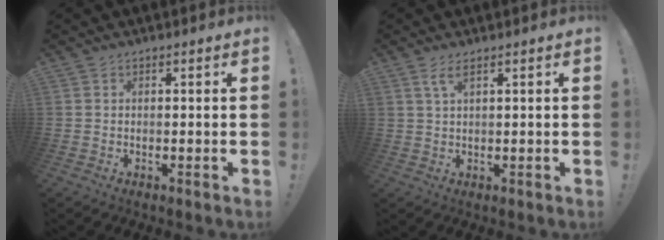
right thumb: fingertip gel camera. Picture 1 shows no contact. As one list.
[{"total": 3.1, "force": [1.5, 0.5, 2.6], "torque": [-0.052, 0.000, 0.027]}]